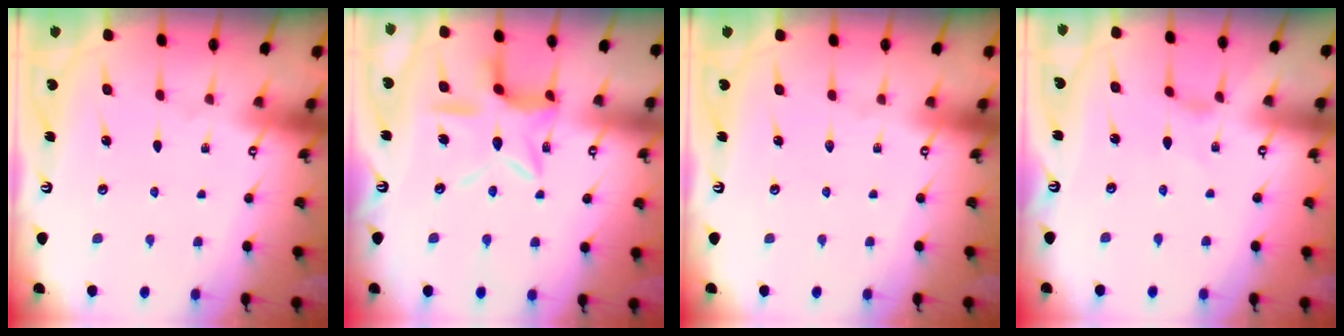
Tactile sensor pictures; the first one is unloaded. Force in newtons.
{"total": 13.3, "press": 13.3, "slide": 1.1}
{"total": 0.0}
{"total": 0.0}